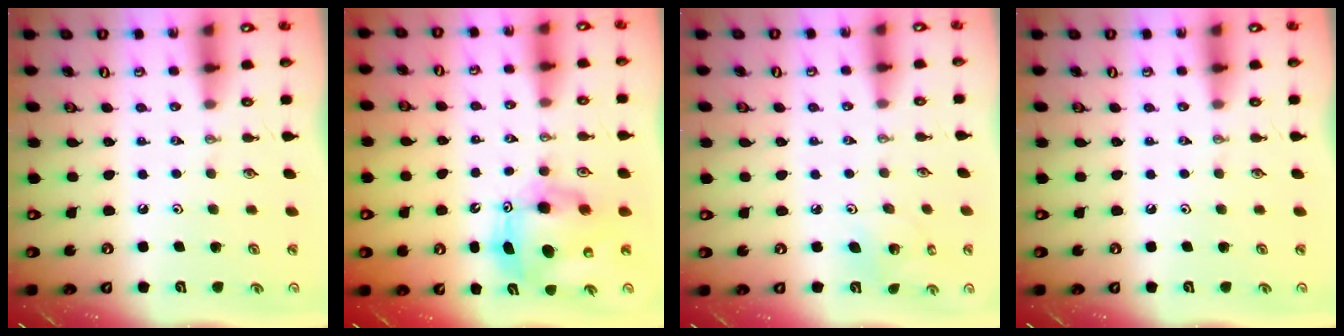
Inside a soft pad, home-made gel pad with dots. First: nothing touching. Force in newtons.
{"total": 10.5, "press": 10.4, "slide": 0.9}
{"total": 2.8, "press": 2.8, "slide": 0.2}
{"total": 0.0}